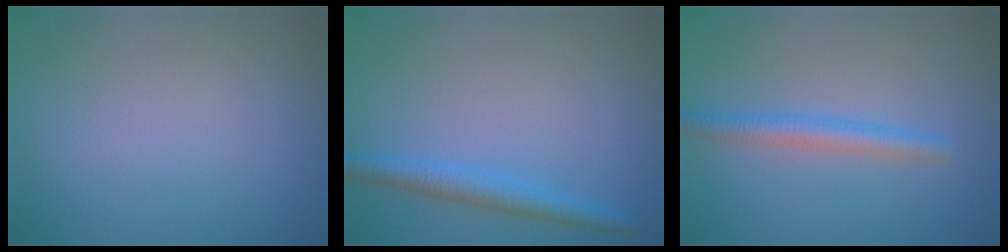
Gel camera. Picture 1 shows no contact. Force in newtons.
{"total": 3.0, "press": 3.0, "slide": 0.2}
{"total": 2.6, "press": 2.6, "slide": 0.2}